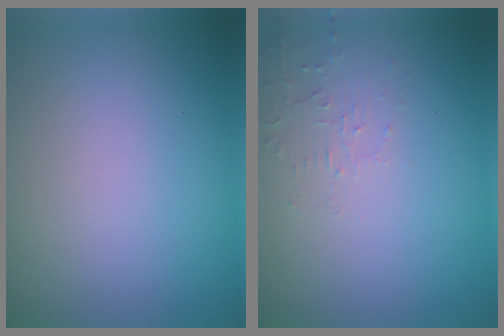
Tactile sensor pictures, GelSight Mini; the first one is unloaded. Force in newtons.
{"total": 1.5, "press": 1.5, "slide": 0.3}